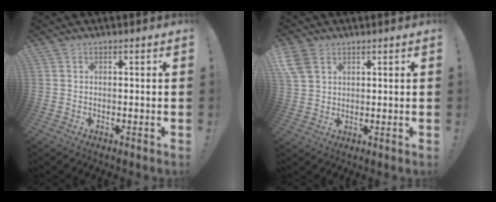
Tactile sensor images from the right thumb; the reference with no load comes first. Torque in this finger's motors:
{"motor_torque": [0.13, 0.23, 0.37, 0.14, 0.08]}